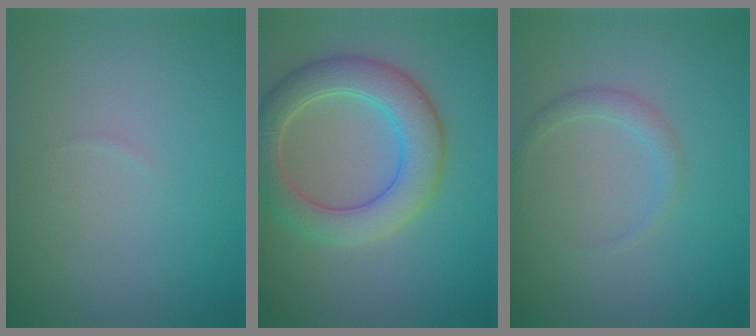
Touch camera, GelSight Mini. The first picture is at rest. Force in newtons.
{"total": 5.7, "press": 5.7, "slide": 0.5}
{"total": 1.3, "press": 1.3, "slide": 0.0}